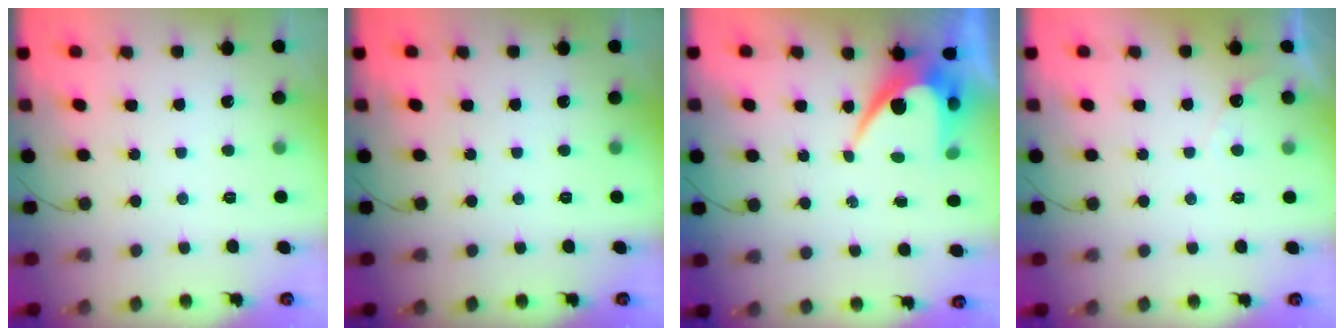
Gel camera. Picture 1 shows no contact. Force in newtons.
{"total": 0.0}
{"total": 8.7, "press": 8.7, "slide": 0.4}
{"total": 2.6, "press": 2.6, "slide": 0.1}